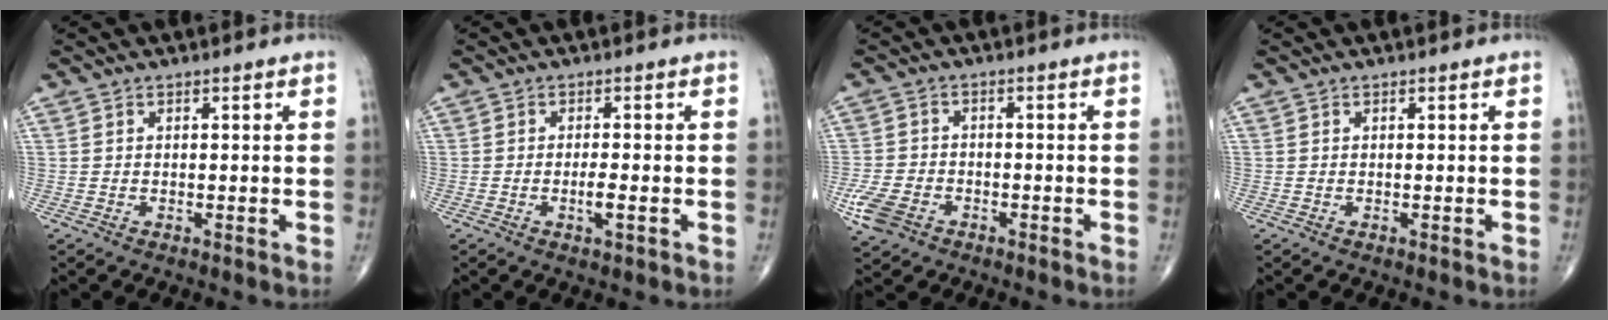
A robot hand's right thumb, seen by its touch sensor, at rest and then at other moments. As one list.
[{"total": 2.5, "force": [-0.8, 0.6, 2.2], "torque": [-0.044, -0.003, -0.016]}, {"total": 6.6, "force": [-3.4, 4.6, 3.3], "torque": [-0.076, 0.011, -0.062]}, {"total": 0.0}]